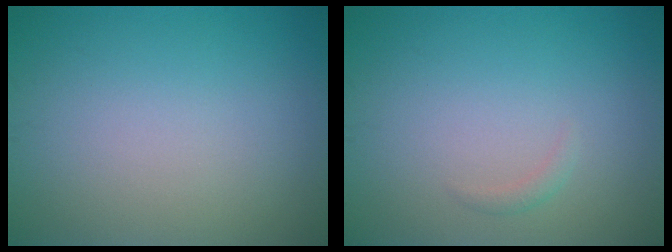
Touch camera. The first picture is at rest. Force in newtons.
{"total": 0.7, "press": 0.7, "slide": 0.1}